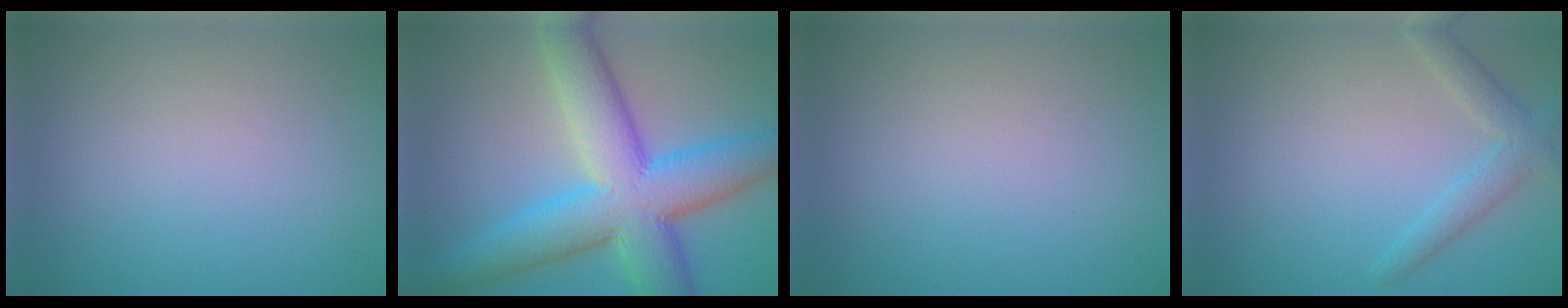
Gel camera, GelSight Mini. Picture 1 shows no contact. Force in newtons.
{"total": 11.1, "press": 11.1, "slide": 0.2}
{"total": 0.0}
{"total": 2.6, "press": 2.6, "slide": 0.1}